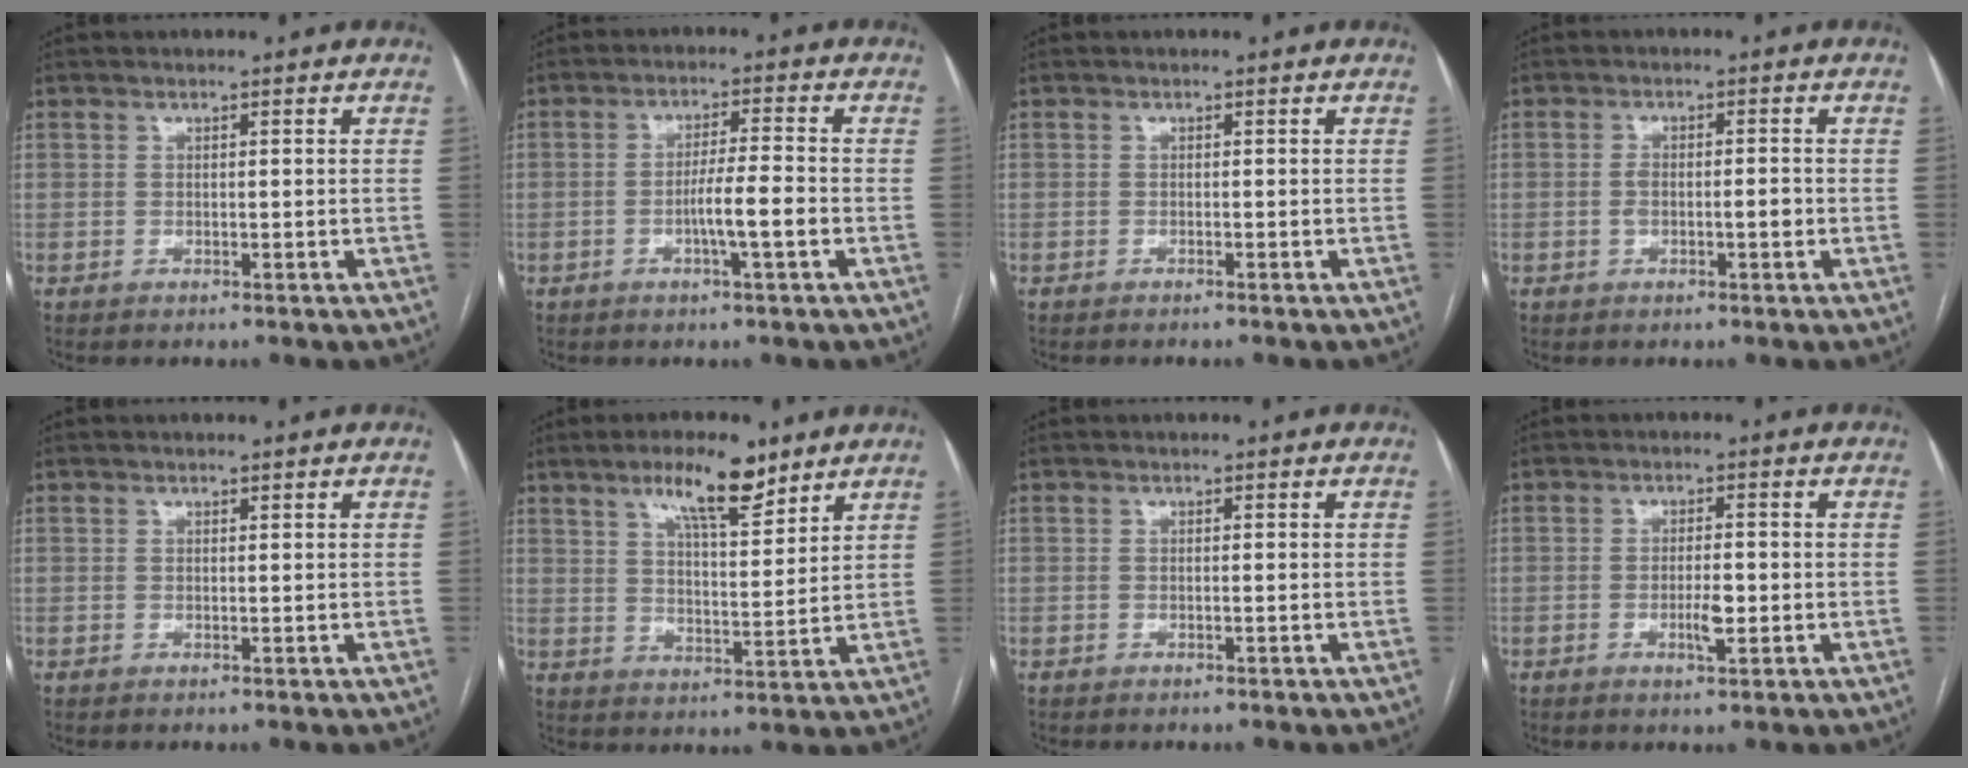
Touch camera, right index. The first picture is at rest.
{"total": 5.3, "force": [-1.7, 0.0, 5.0], "torque": [-0.089, -0.002, -0.031]}
{"total": 0.0}
{"total": 3.2, "force": [-0.7, 1.2, 2.8], "torque": [-0.059, 0.008, -0.009]}
{"total": 0.0}
{"total": 9.8, "force": [6.8, 2.3, 6.7], "torque": [-0.116, -0.001, 0.115]}
{"total": 0.0}
{"total": 3.3, "force": [-0.8, 0.8, 3.1], "torque": [-0.057, -0.001, -0.012]}